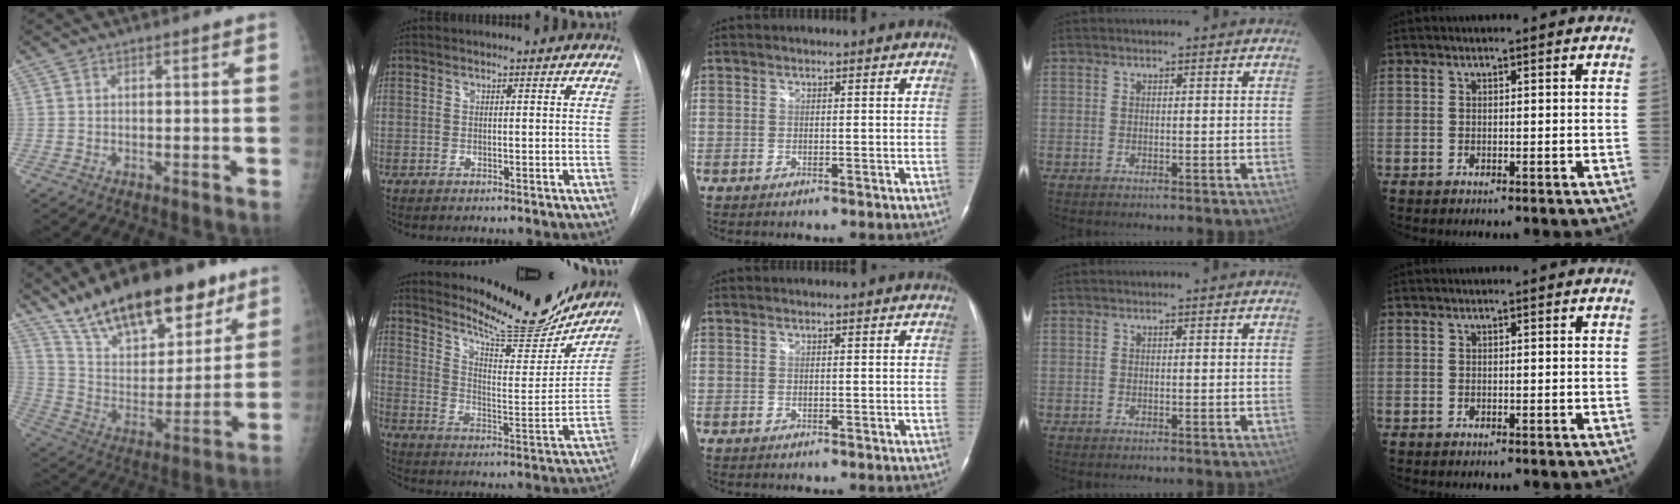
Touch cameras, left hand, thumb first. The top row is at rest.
{"thumb": {"total": 25.2, "force": [17.1, 10.8, 15.0], "torque": [-0.204, -0.051, 0.284]}, "index": {"total": 19.3, "force": [17.9, 2.6, 6.8], "torque": [-0.106, -0.053, 0.248]}}